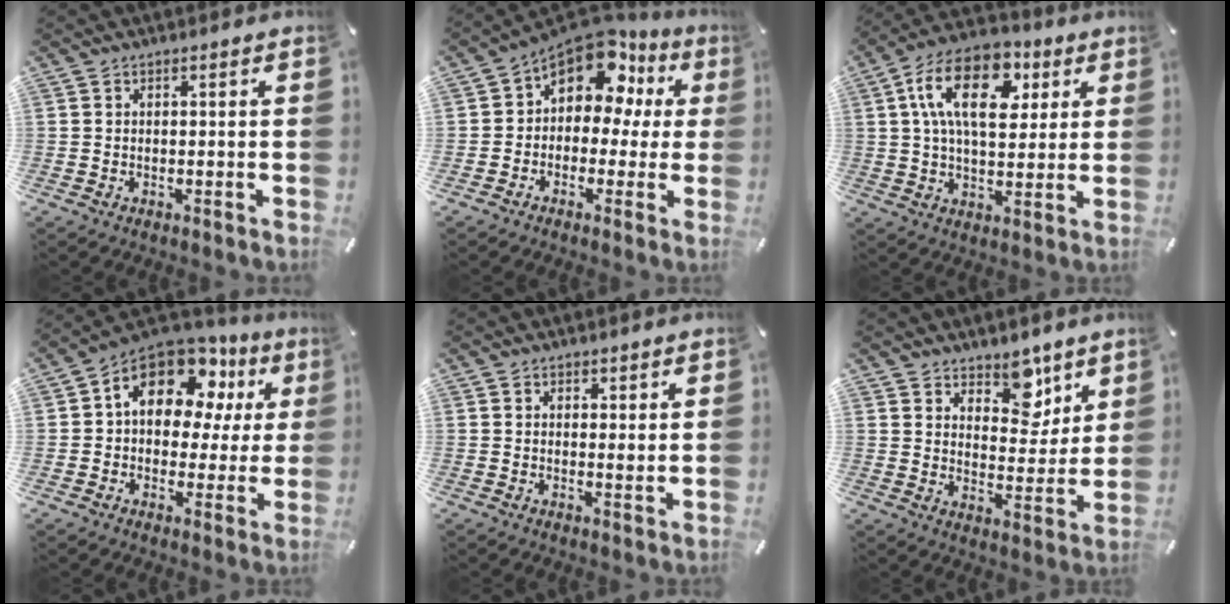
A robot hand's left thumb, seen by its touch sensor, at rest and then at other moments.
{"total": 12.3, "force": [6.5, 7.7, 7.0], "torque": [-0.130, -0.045, 0.113]}
{"total": 17.1, "force": [5.7, 10.4, 12.3], "torque": [-0.226, -0.005, 0.096]}
{"total": 14.6, "force": [6.4, 9.6, 8.9], "torque": [-0.142, -0.032, 0.115]}
{"total": 1.7, "force": [1.3, 0.9, 0.6], "torque": [-0.006, -0.003, 0.023]}
{"total": 9.7, "force": [7.1, 5.7, 3.4], "torque": [-0.025, -0.053, 0.124]}